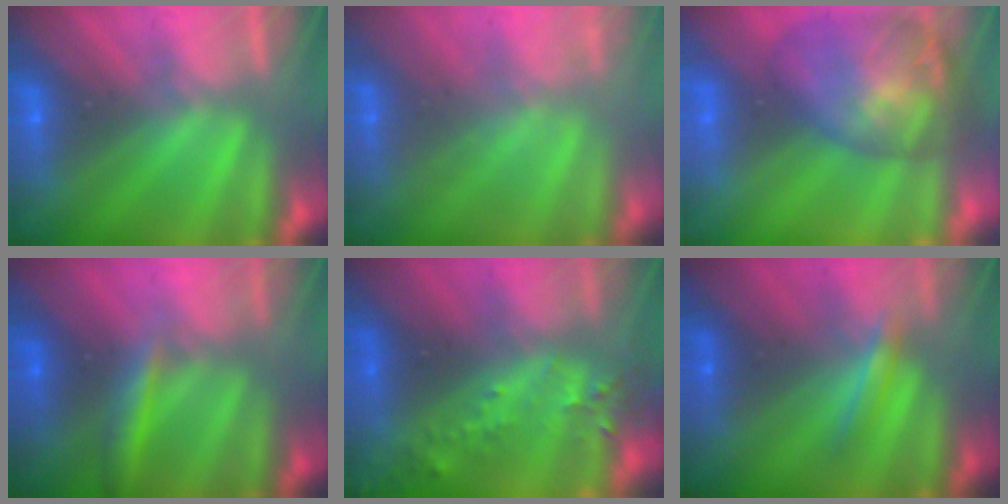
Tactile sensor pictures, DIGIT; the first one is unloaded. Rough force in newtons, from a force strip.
{"total": 1.2}
{"total": 7.8}
{"total": 2.7}
{"total": 6.7}
{"total": 1.7}